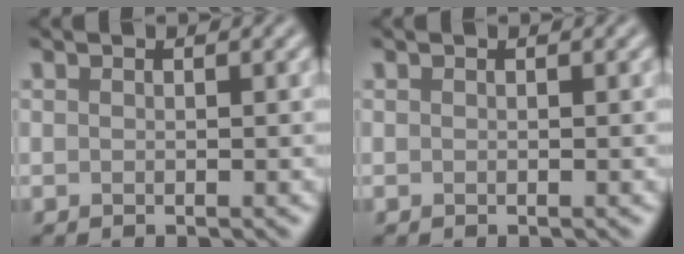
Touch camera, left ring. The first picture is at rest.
{"total": 0.0}